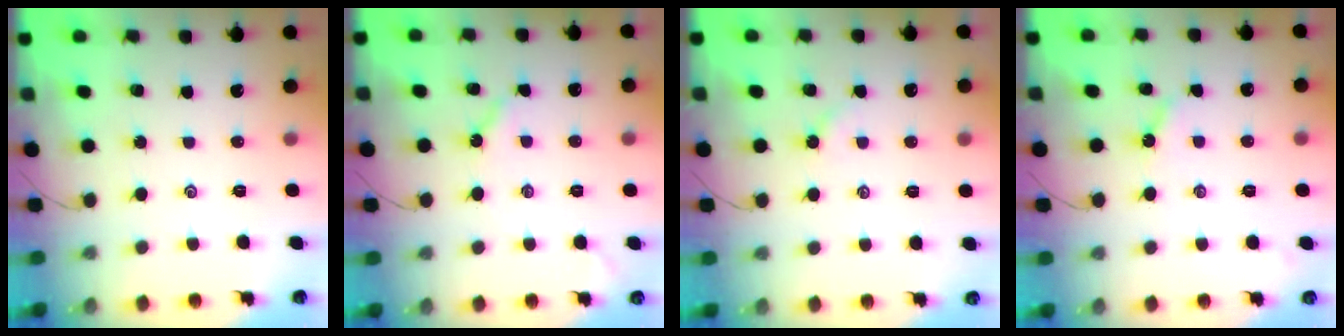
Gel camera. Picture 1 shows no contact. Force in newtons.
{"total": 3.9, "press": 3.9, "slide": 0.1}
{"total": 3.0, "press": 3.0, "slide": 0.4}
{"total": 3.6, "press": 3.6, "slide": 0.3}